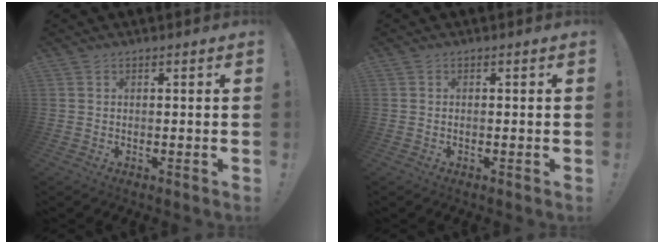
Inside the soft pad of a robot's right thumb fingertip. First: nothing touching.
{"total": 0.6, "force": [-0.4, 0.0, 0.4], "torque": [-0.015, 0.003, -0.006]}